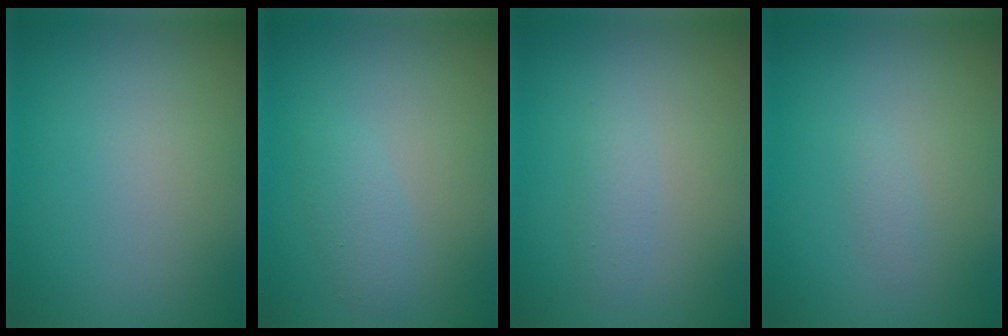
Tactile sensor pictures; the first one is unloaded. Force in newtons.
{"total": 1.5, "press": 1.5, "slide": 0.1}
{"total": 1.1, "press": 1.1, "slide": 0.0}
{"total": 0.6, "press": 0.6, "slide": 0.0}